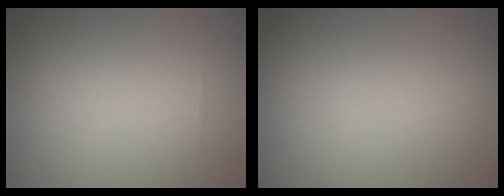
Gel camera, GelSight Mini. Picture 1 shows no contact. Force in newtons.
{"total": 0.0}